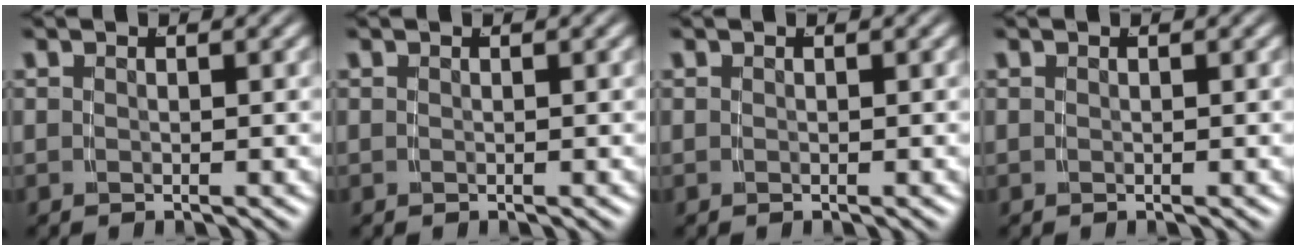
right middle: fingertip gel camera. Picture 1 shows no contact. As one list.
[{"total": 0.0}, {"total": 0.0}, {"total": 0.0}]